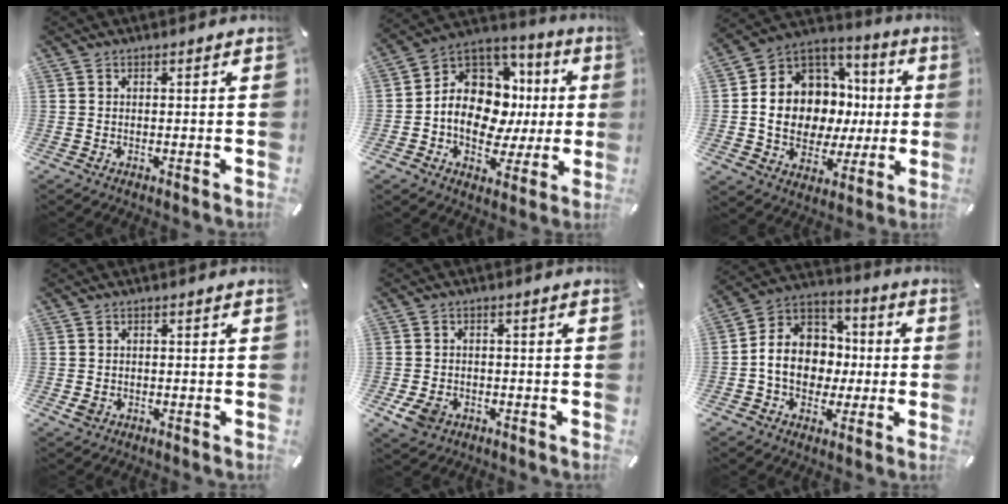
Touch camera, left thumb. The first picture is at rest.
{"total": 14.6, "force": [0.2, 11.9, 8.4], "torque": [-0.149, -0.018, 0.010]}
{"total": 13.8, "force": [-0.5, 12.0, 6.8], "torque": [-0.134, -0.022, 0.000]}
{"total": 1.7, "force": [-0.5, 1.4, 0.9], "torque": [-0.015, 0.003, -0.008]}
{"total": 5.1, "force": [-2.0, 3.9, 2.7], "torque": [-0.068, 0.004, -0.040]}
{"total": 12.5, "force": [-2.0, 11.0, 5.6], "torque": [-0.121, 0.008, -0.035]}